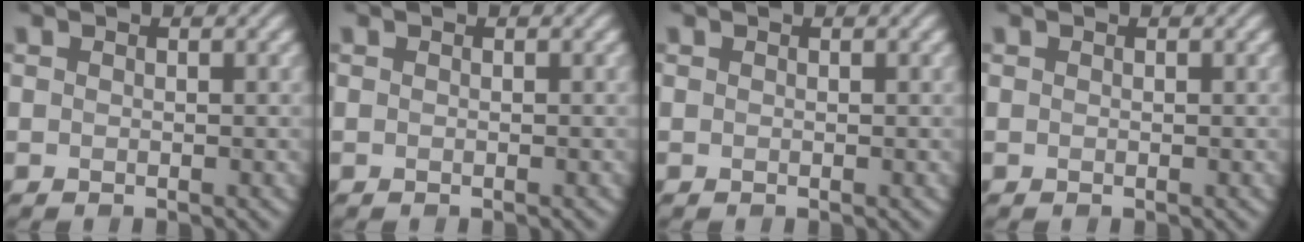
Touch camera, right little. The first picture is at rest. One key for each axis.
{"total": 0.0}
{"total": 0.0}
{"total": 0.0}